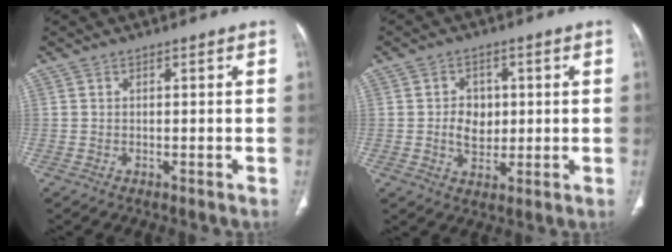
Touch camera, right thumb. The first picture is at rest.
{"total": 5.6, "force": [0.3, 4.4, 3.5], "torque": [-0.033, -0.001, 0.009]}